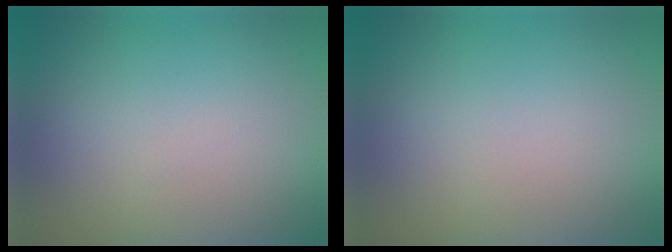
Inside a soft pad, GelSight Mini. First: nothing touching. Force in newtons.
{"total": 0.0}